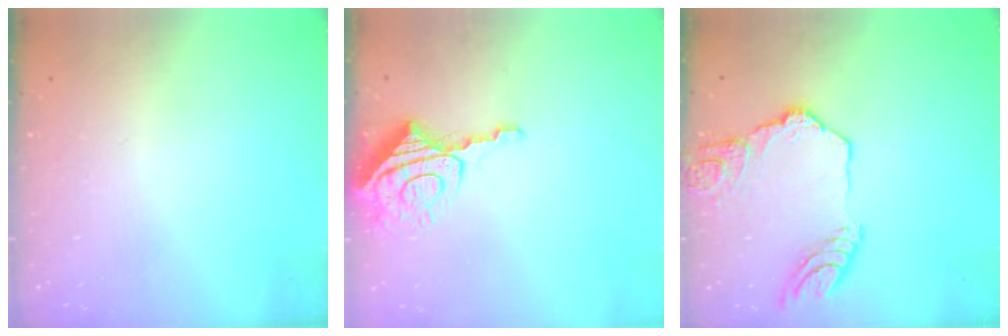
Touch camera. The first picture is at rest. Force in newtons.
{"total": 9.6, "press": 9.5, "slide": 0.9}
{"total": 15.7, "press": 15.6, "slide": 2.0}